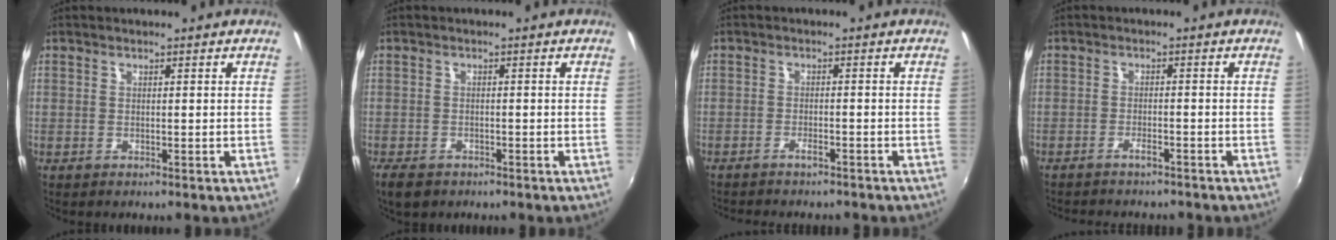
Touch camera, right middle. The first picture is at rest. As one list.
[{"total": 4.5, "force": [-3.2, 2.4, 2.0], "torque": [-0.057, -0.014, -0.054]}, {"total": 3.7, "force": [-3.3, 0.8, 1.5], "torque": [-0.040, -0.004, -0.052]}, {"total": 4.5, "force": [-4.1, 1.0, 1.7], "torque": [-0.045, -0.005, -0.061]}]